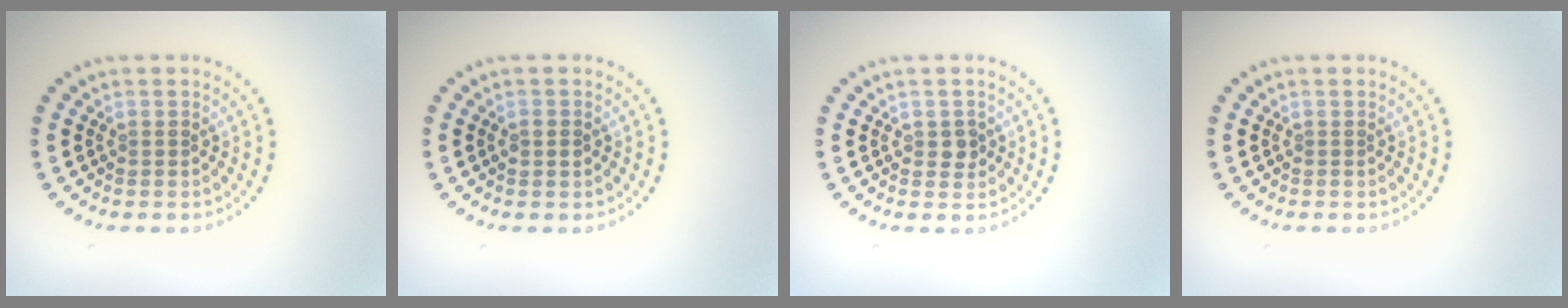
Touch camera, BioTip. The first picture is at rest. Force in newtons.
{"total": 1.3, "press": 1.3, "slide": 0.1}
{"total": 1.2, "press": 1.2, "slide": 0.3}
{"total": 0.0}